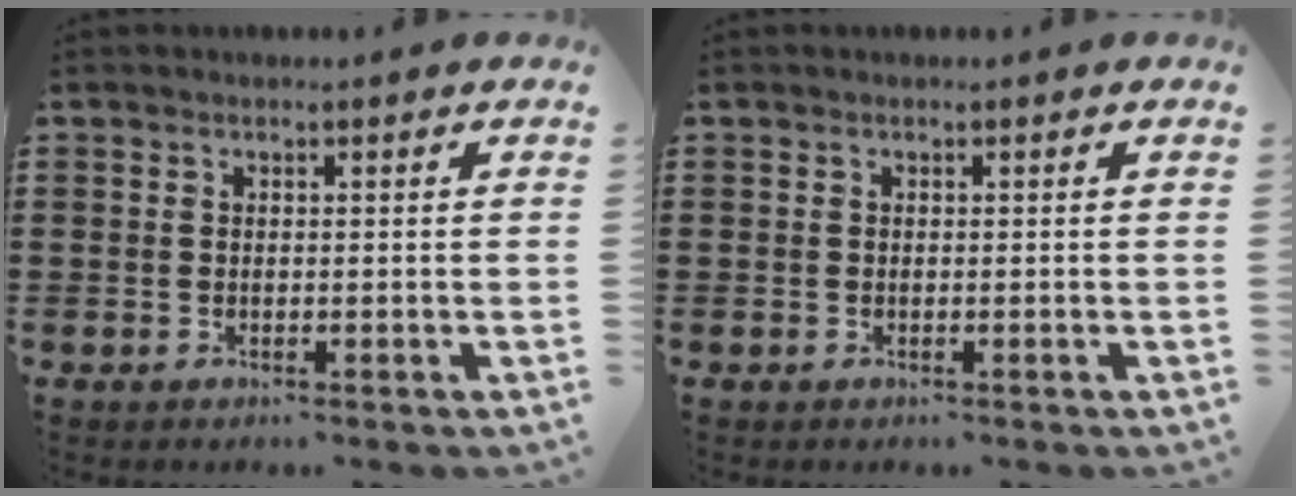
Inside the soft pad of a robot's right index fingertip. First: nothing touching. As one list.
[{"total": 0.0}]